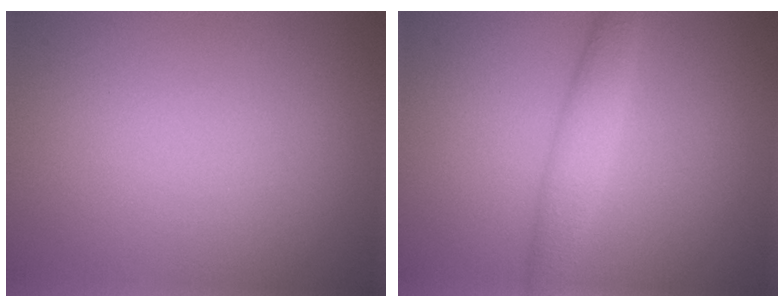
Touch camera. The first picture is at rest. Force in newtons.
{"total": 2.9, "press": 2.9, "slide": 0.2}